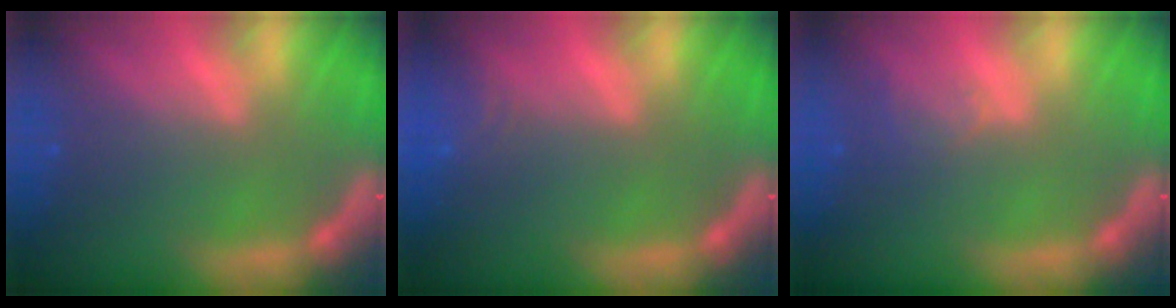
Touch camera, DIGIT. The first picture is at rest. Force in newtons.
{"total": 2.4}
{"total": 1.5}